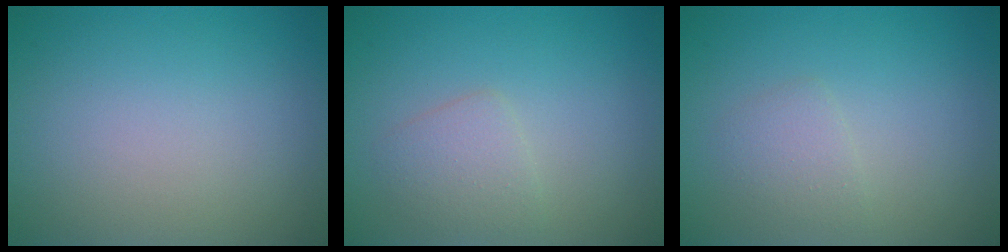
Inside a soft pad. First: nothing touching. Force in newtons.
{"total": 1.9, "press": 1.9, "slide": 0.0}
{"total": 1.5, "press": 1.5, "slide": 0.2}